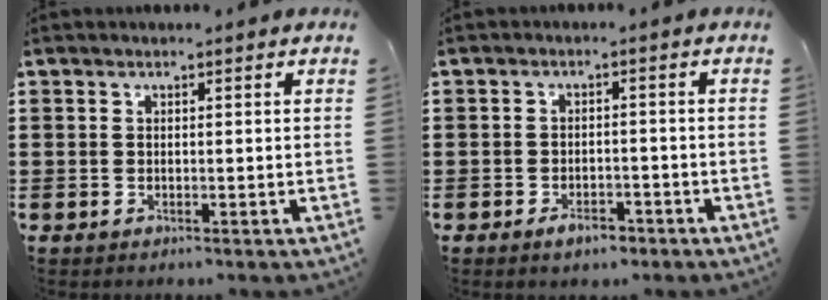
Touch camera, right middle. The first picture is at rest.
{"total": 3.0, "force": [-2.3, 1.3, 1.3], "torque": [-0.023, 0.004, -0.045]}